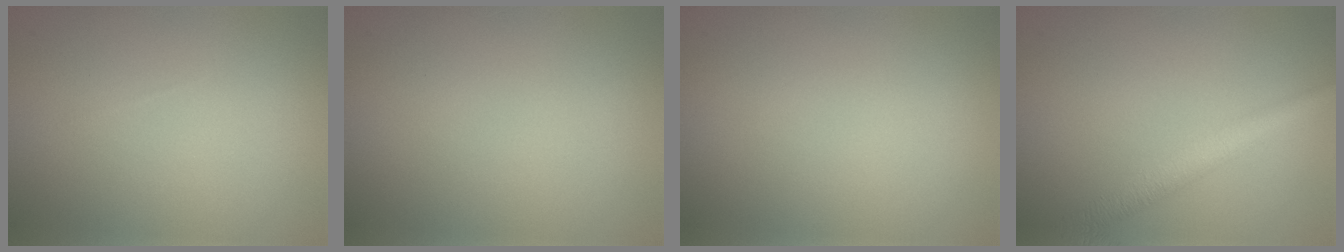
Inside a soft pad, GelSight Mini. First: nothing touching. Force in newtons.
{"total": 0.0}
{"total": 0.0}
{"total": 3.4, "press": 3.4, "slide": 0.1}